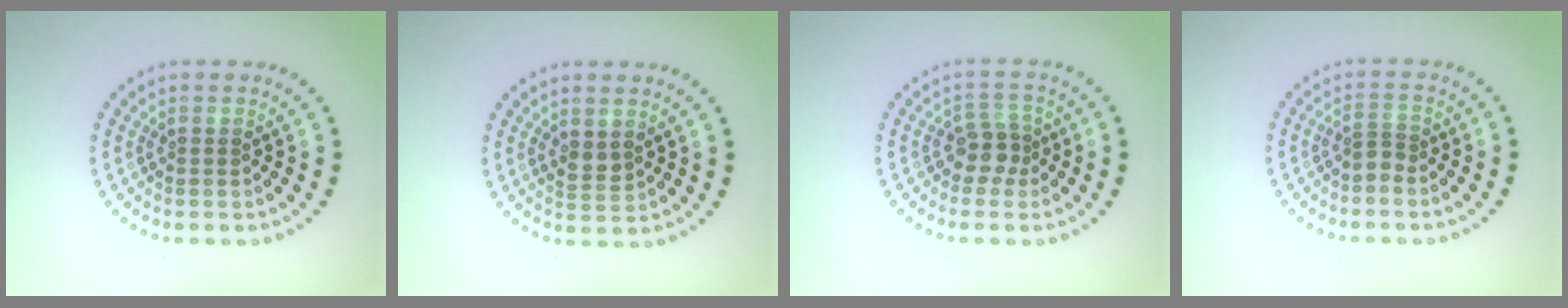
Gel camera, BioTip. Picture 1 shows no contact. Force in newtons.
{"total": 1.4, "press": 1.3, "slide": 0.6}
{"total": 2.3, "press": 1.9, "slide": 1.4}
{"total": 1.1, "press": 0.7, "slide": 0.9}